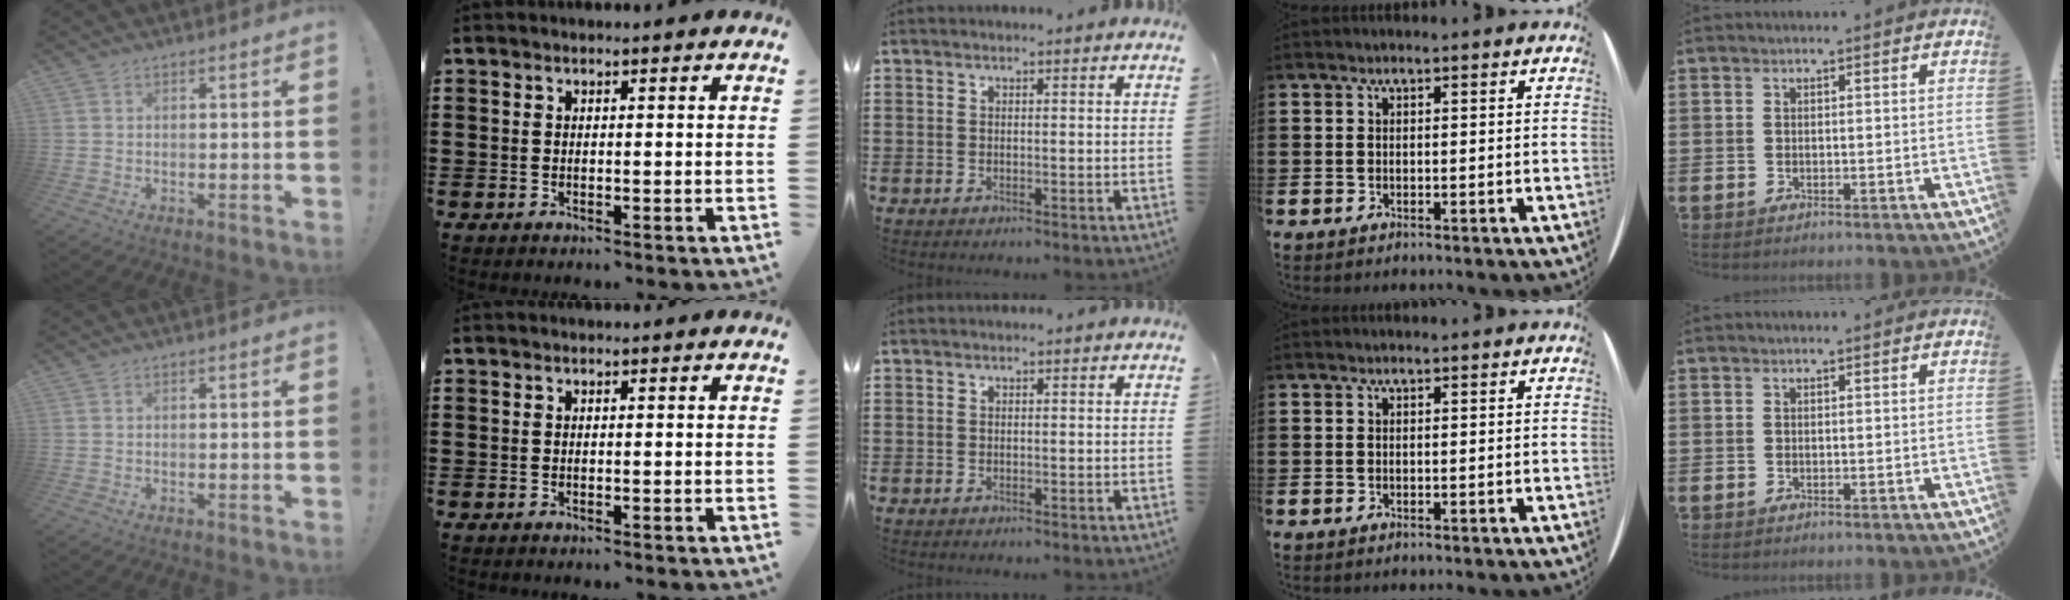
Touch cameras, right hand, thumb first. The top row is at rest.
{}